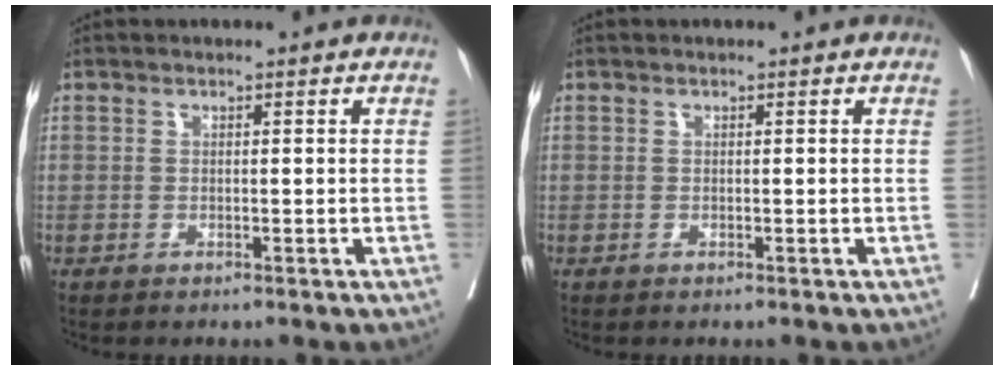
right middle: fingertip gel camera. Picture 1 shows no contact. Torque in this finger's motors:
{"motor_torque": [0.00, 0.00, 0.00, 0.00]}